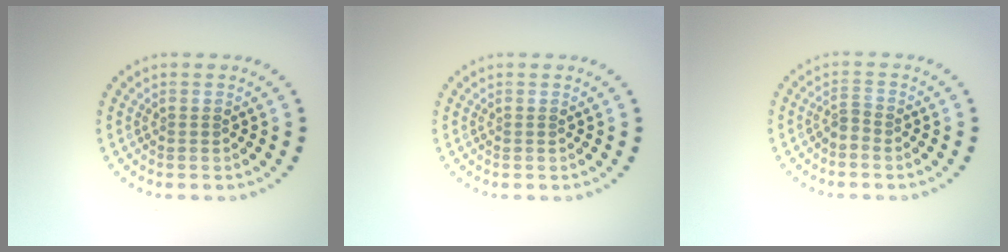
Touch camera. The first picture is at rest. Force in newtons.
{"total": 0.0}
{"total": 1.1, "press": 0.6, "slide": 0.9}